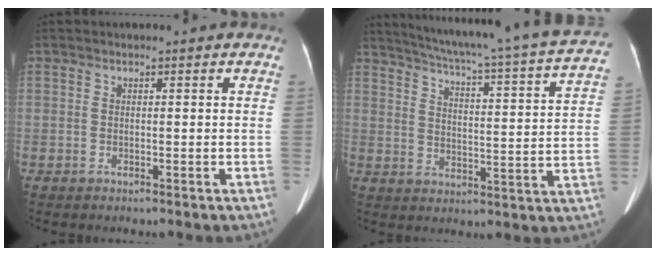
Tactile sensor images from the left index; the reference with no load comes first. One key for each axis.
{"total": 24.6, "fx": 22.1, "fy": 0.0, "fz": 10.9, "tx": -0.174, "ty": -0.053, "tz": 0.278}